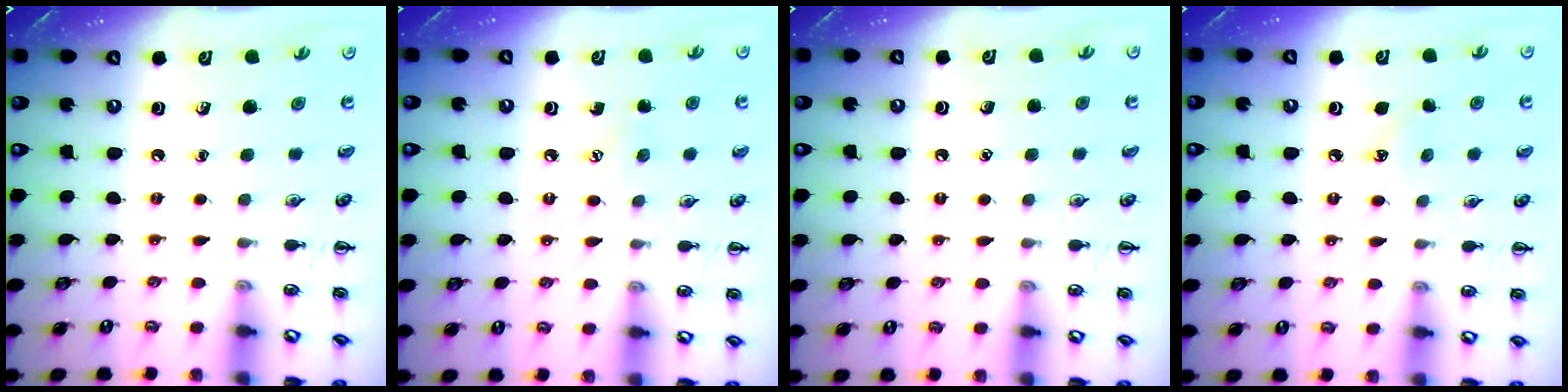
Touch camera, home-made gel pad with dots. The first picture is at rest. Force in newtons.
{"total": 4.9, "press": 4.7, "slide": 1.3}
{"total": 1.4, "press": 1.4, "slide": 0.1}
{"total": 4.6, "press": 4.4, "slide": 1.3}